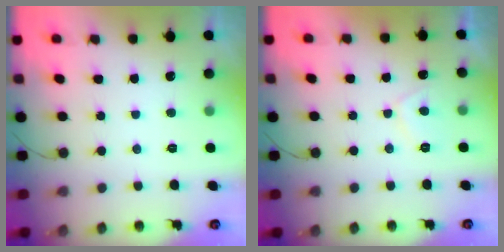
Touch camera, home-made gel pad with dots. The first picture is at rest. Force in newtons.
{"total": 3.1, "press": 3.0, "slide": 0.7}